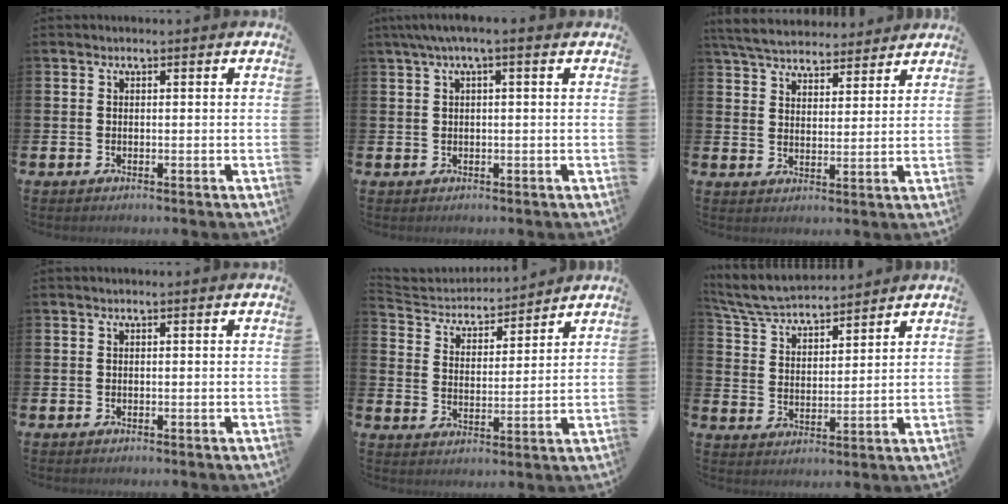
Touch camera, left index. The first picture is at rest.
{"total": 2.2, "force": [0.9, 0.1, 2.0], "torque": [-0.040, 0.004, 0.016]}
{"total": 5.5, "force": [5.3, 1.2, 0.7], "torque": [-0.035, -0.027, 0.094]}
{"total": 0.0}
{"total": 4.3, "force": [4.1, 1.3, 0.2], "torque": [-0.025, -0.038, 0.065]}
{"total": 6.3, "force": [6.1, 1.0, 1.1], "torque": [-0.047, -0.034, 0.108]}